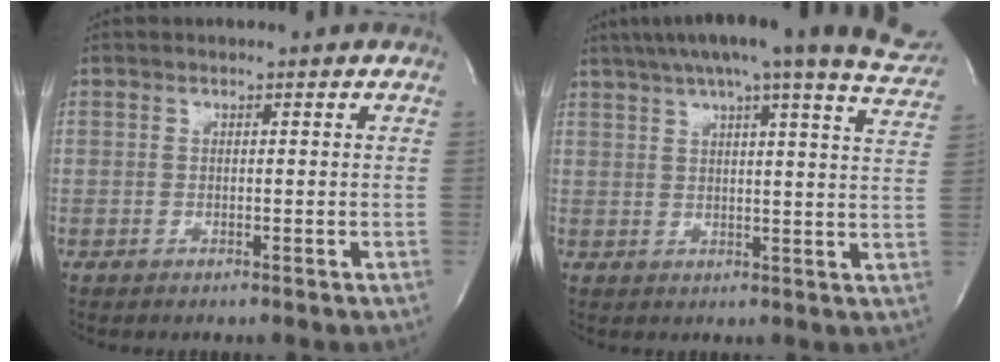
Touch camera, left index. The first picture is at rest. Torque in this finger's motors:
{"motor_torque": [0.76, -0.85, 0.70, 0.14]}